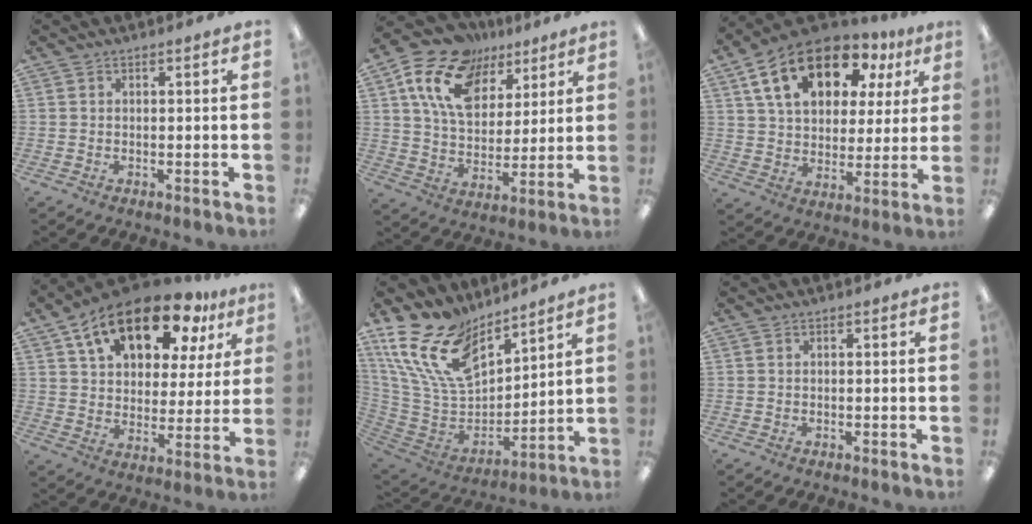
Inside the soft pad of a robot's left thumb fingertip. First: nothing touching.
{"total": 17.3, "force": [9.6, 11.3, 8.9], "torque": [-0.168, -0.031, 0.180]}
{"total": 19.2, "force": [10.3, 11.3, 11.6], "torque": [-0.201, -0.027, 0.182]}
{"total": 18.3, "force": [11.8, 9.2, 10.5], "torque": [-0.177, -0.051, 0.205]}
{"total": 19.8, "force": [12.5, 11.2, 10.5], "torque": [-0.232, -0.076, 0.232]}
{"total": 0.0}